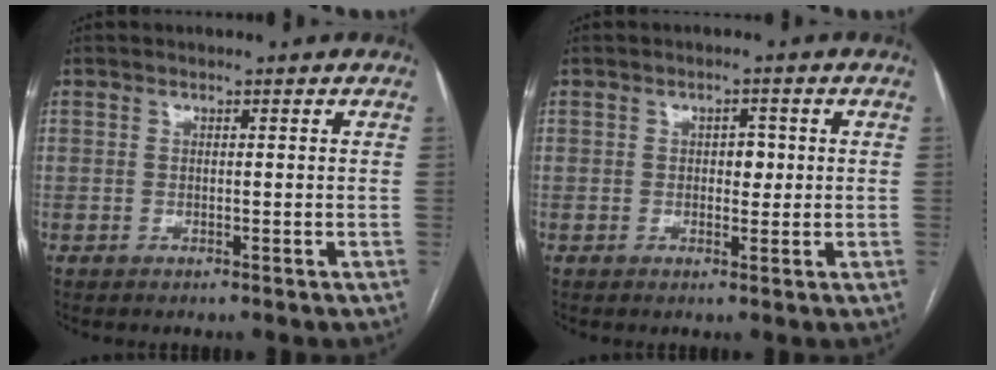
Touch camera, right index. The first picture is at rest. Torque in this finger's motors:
{"motor_torque": [0.44, 0.12, 0.01, 0.02]}